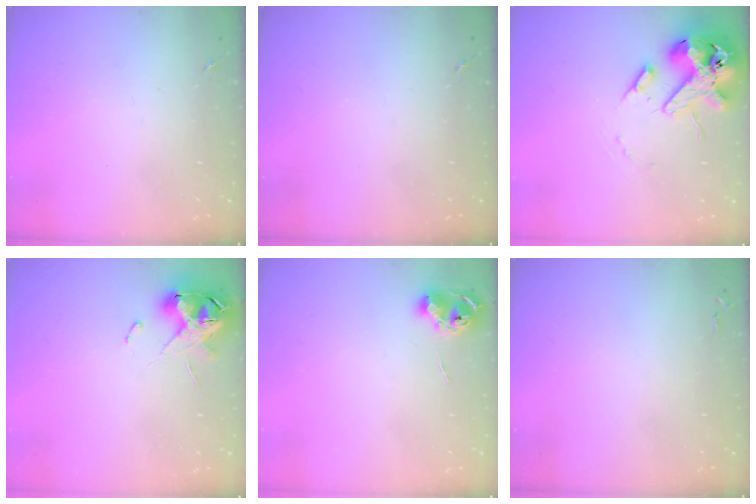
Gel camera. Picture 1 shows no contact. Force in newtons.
{"total": 0.0}
{"total": 15.6, "press": 15.4, "slide": 2.4}
{"total": 11.5, "press": 11.4, "slide": 1.5}
{"total": 7.7, "press": 7.7, "slide": 0.7}
{"total": 2.6, "press": 2.6, "slide": 0.3}